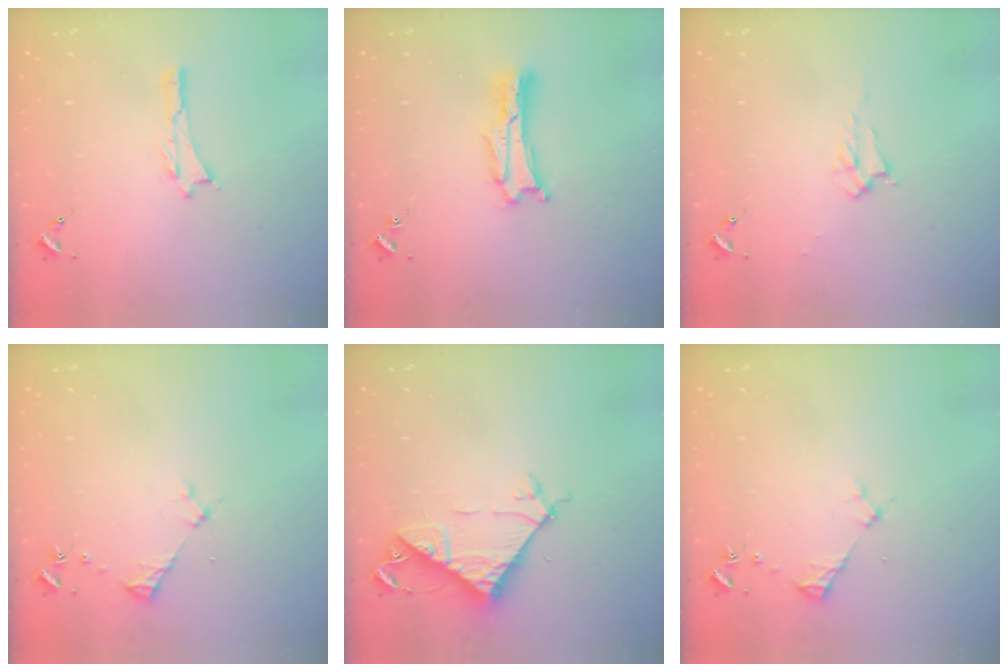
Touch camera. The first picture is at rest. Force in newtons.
{"total": 1.7, "press": 1.7, "slide": 0.3}
{"total": 1.7, "press": 1.6, "slide": 0.2}
{"total": 3.2, "press": 3.2, "slide": 0.4}
{"total": 7.6, "press": 7.6, "slide": 0.6}
{"total": 3.2, "press": 3.2, "slide": 0.4}